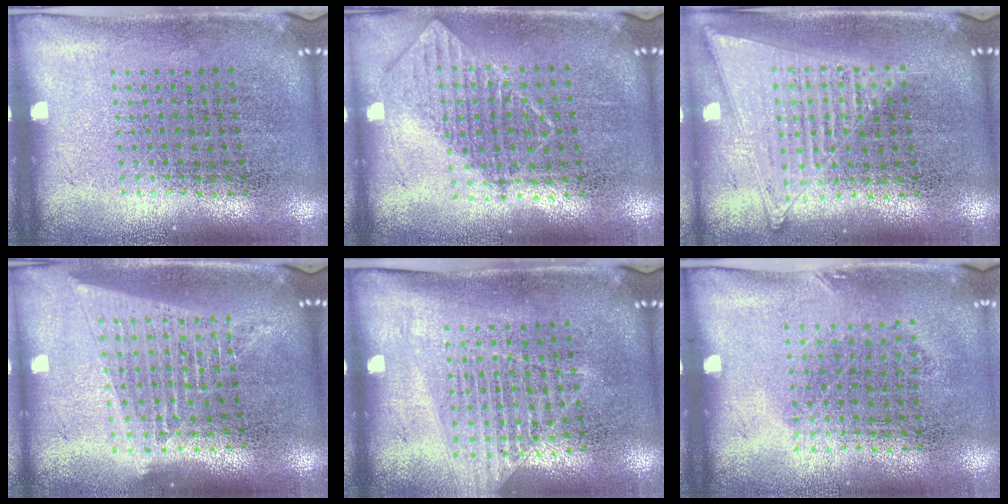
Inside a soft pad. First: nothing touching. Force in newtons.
{"total": 0.8, "press": 0.8, "slide": 0.1}
{"total": 1.4, "press": 1.4, "slide": 0.1}
{"total": 1.8, "press": 1.6, "slide": 0.9}
{"total": 1.3, "press": 1.2, "slide": 0.5}
{"total": 0.9, "press": 0.6, "slide": 0.6}